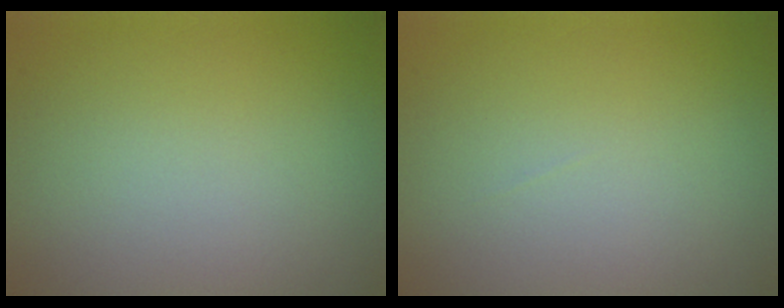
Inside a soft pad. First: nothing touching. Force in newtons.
{"total": 0.0}